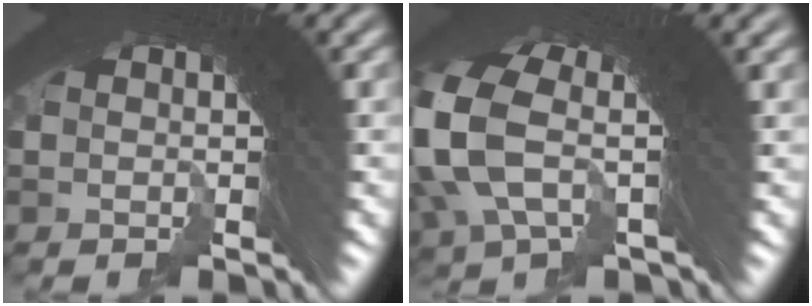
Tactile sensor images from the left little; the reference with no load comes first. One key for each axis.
{"total": 6.1, "fx": 1.0, "fy": 3.0, "fz": 5.2, "tx": -0.139, "ty": -0.015, "tz": 0.022}